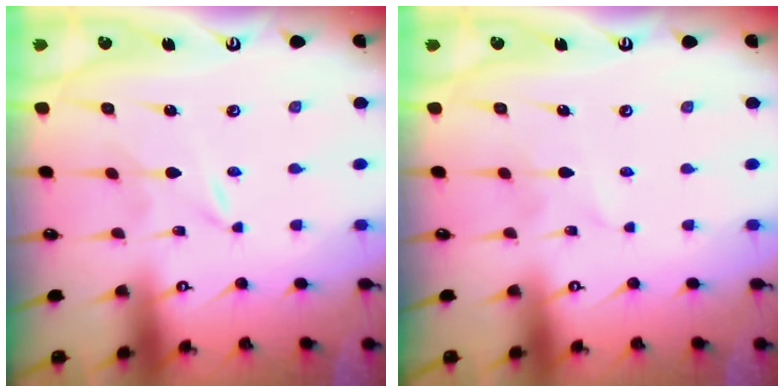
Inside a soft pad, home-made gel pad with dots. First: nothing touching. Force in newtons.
{"total": 2.9, "press": 2.9, "slide": 0.4}